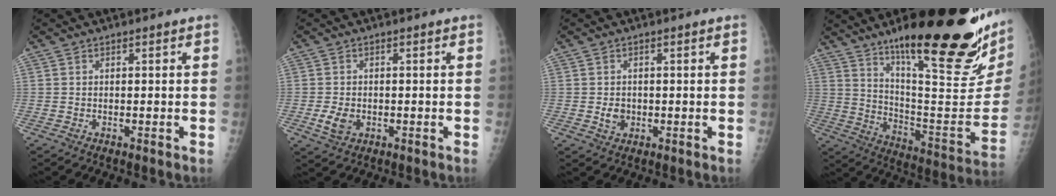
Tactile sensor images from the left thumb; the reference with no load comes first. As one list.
[{"total": 3.7, "force": [-0.8, 2.6, 2.4], "torque": [-0.045, -0.002, -0.010]}, {"total": 2.4, "force": [-0.1, 2.0, 1.3], "torque": [-0.013, 0.000, 0.002]}, {"total": 32.6, "force": [19.4, 7.3, 25.1], "torque": [-0.295, -0.077, 0.308]}]